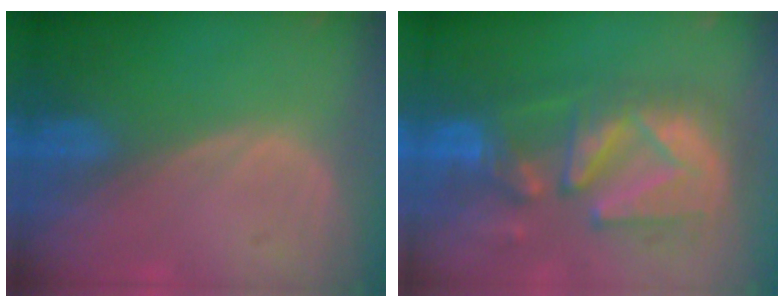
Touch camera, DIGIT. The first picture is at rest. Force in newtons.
{"total": 11.4, "press": 10.8, "slide": 3.7}